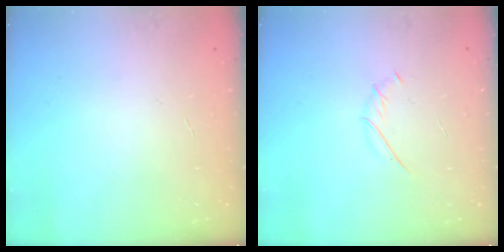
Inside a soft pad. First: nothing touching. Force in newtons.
{"total": 1.9, "press": 1.8, "slide": 0.6}